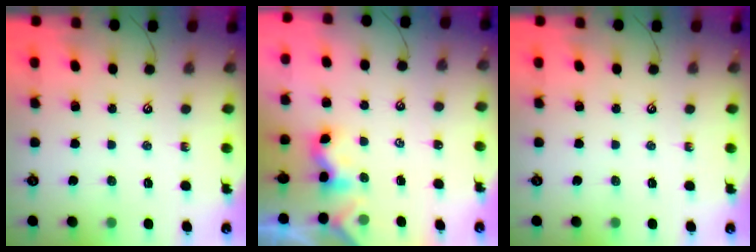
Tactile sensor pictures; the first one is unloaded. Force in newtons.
{"total": 2.2, "press": 2.2, "slide": 0.3}
{"total": 0.0}